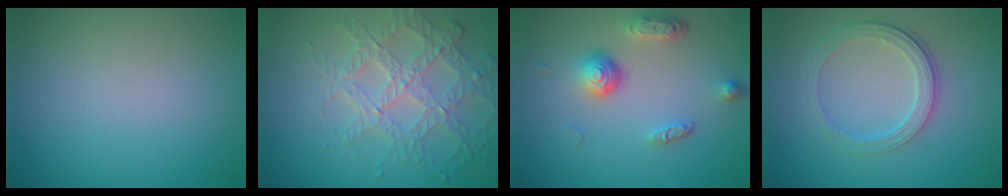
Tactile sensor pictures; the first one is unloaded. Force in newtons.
{"total": 4.0, "press": 4.0, "slide": 0.3}
{"total": 3.9, "press": 2.9, "slide": 2.7}
{"total": 4.0, "press": 2.9, "slide": 2.8}